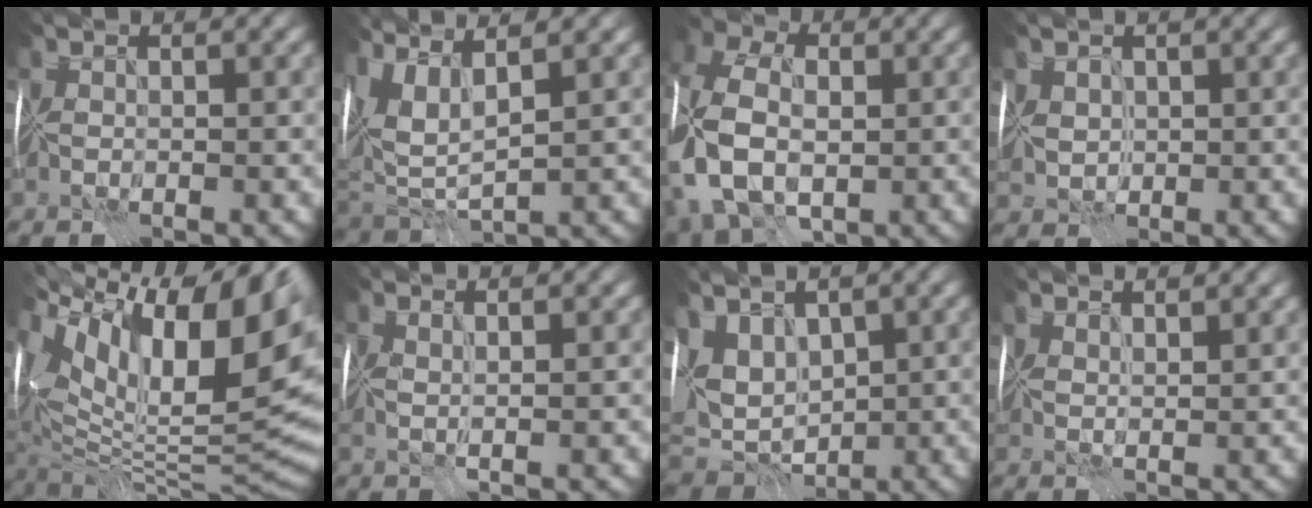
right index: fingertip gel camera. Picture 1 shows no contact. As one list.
[{"total": 6.0, "force": [2.6, 1.9, 5.0], "torque": [-0.120, -0.001, 0.058]}, {"total": 13.7, "force": [-3.1, 9.5, 9.4], "torque": [-0.196, -0.008, -0.062]}, {"total": 1.8, "force": [0.6, 1.4, 0.9], "torque": [-0.033, -0.001, 0.028]}, {"total": 17.4, "force": [4.5, 7.3, 15.2], "torque": [-0.232, 0.000, 0.097]}, {"total": 1.0, "force": [0.3, -0.7, 0.7], "torque": [-0.011, -0.003, 0.005]}, {"total": 8.1, "force": [2.5, 5.1, 5.8], "torque": [-0.117, 0.012, 0.057]}, {"total": 3.4, "force": [3.1, 0.4, 1.5], "torque": [-0.028, 0.003, 0.049]}]